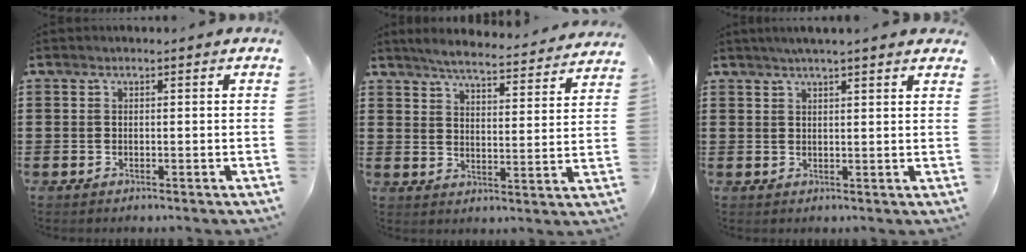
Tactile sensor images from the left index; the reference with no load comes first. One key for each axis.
{"total": 5.1, "fx": 4.9, "fy": -0.2, "fz": 1.5, "tx": -0.052, "ty": -0.034, "tz": 0.082}
{"total": 2.5, "fx": 2.2, "fy": -0.1, "fz": 1.2, "tx": -0.029, "ty": 0.003, "tz": 0.040}